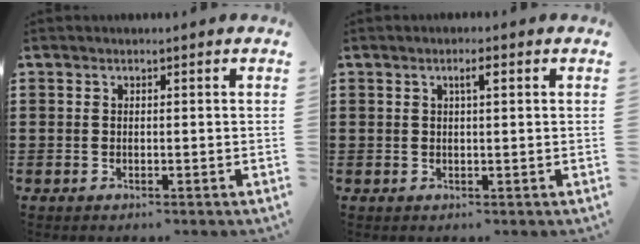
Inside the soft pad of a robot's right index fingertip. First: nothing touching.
{"total": 1.8, "force": [0.7, 0.3, 1.7], "torque": [-0.033, 0.005, 0.009]}